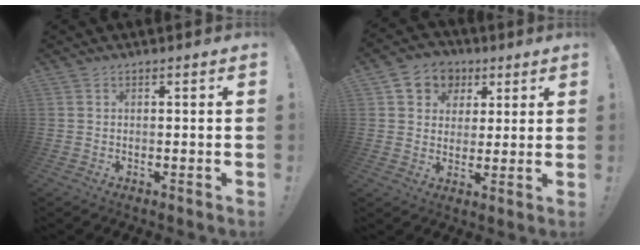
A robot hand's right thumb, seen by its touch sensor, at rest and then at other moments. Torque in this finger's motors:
{"motor_torque": [0.47, 1.58, -0.10, 0.06, 0.00]}